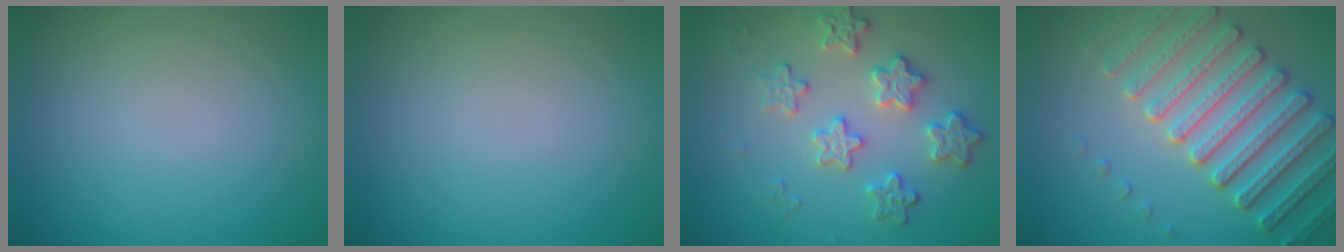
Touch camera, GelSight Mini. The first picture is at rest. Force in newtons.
{"total": 0.0}
{"total": 3.5, "press": 3.4, "slide": 1.1}
{"total": 5.9, "press": 5.3, "slide": 2.6}